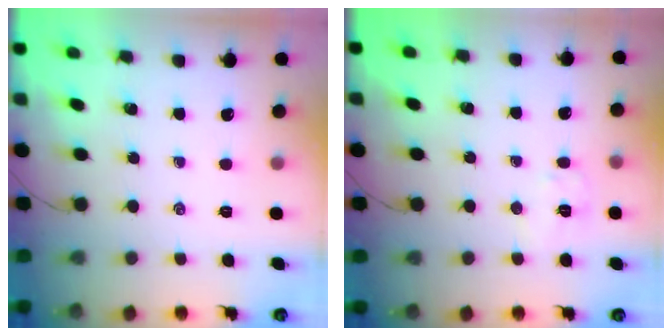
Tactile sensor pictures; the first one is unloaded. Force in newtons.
{"total": 4.5, "press": 4.4, "slide": 0.7}